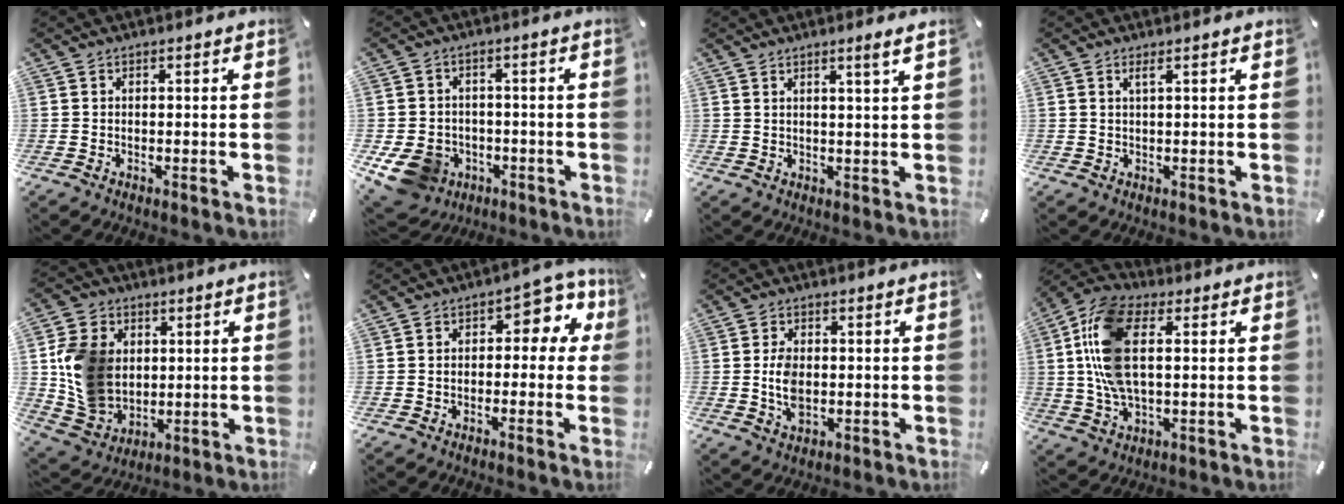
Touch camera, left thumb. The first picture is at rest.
{"total": 9.1, "force": [-3.6, 7.7, 3.3], "torque": [-0.083, 0.023, -0.064]}
{"total": 3.1, "force": [2.1, -0.4, 2.2], "torque": [-0.045, -0.008, 0.035]}
{"total": 1.5, "force": [0.9, 0.1, 1.2], "torque": [-0.023, 0.002, 0.015]}
{"total": 14.1, "force": [2.2, 12.0, 7.1], "torque": [-0.176, 0.006, 0.045]}
{"total": 7.7, "force": [1.7, 4.9, 5.6], "torque": [-0.068, -0.014, 0.021]}
{"total": 5.9, "force": [-0.4, 3.9, 4.4], "torque": [-0.103, -0.005, -0.013]}
{"total": 14.9, "force": [2.4, 8.3, 12.1], "torque": [-0.278, -0.003, 0.043]}